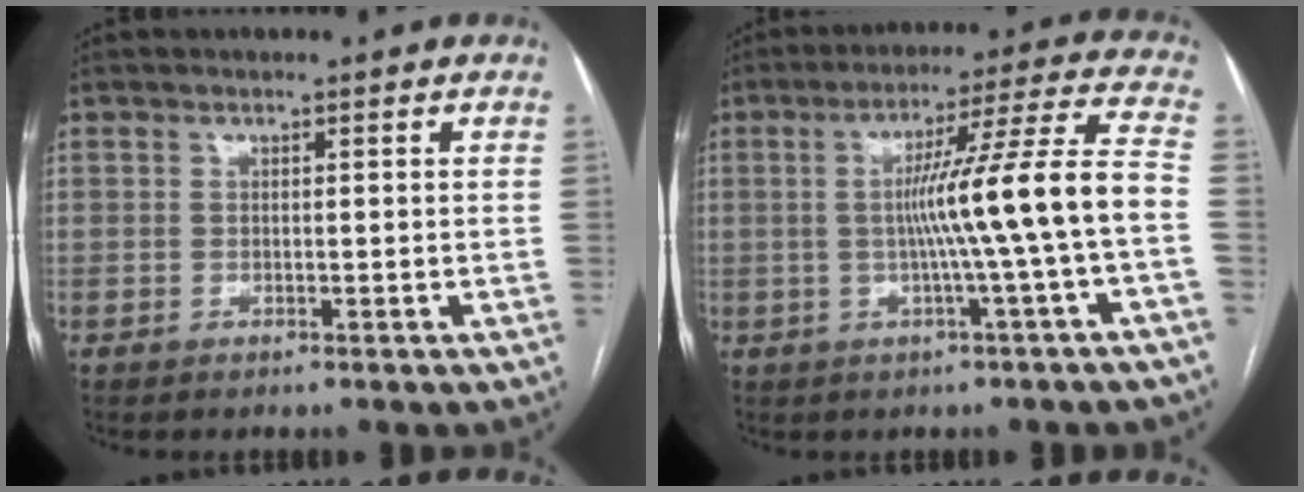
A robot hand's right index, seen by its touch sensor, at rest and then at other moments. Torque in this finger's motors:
{"motor_torque": [1.76, -0.38, 0.95, 0.21]}